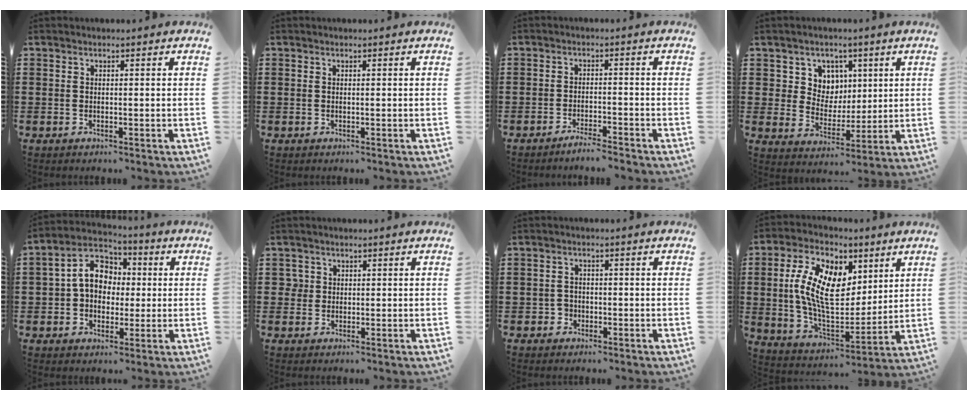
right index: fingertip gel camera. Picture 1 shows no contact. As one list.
[{"total": 0.0}, {"total": 2.5, "force": [-2.4, -0.1, 0.5], "torque": [-0.012, 0.004, -0.047]}, {"total": 6.4, "force": [2.8, 5.6, 0.6], "torque": [-0.041, 0.001, 0.051]}, {"total": 9.0, "force": [0.7, 6.9, 5.7], "torque": [-0.132, 0.016, 0.009]}, {"total": 1.7, "force": [0.5, 1.6, 0.4], "torque": [-0.014, 0.008, 0.008]}, {"total": 1.7, "force": [-0.9, 1.4, 0.2], "torque": [-0.010, 0.002, -0.022]}, {"total": 12.2, "force": [3.7, 6.8, 9.5], "torque": [-0.208, 0.004, 0.071]}]